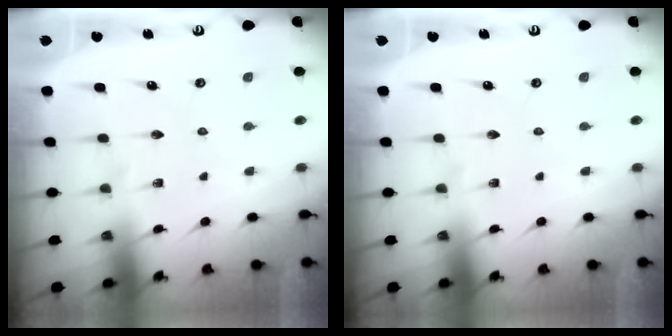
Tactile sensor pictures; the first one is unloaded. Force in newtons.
{"total": 0.0}